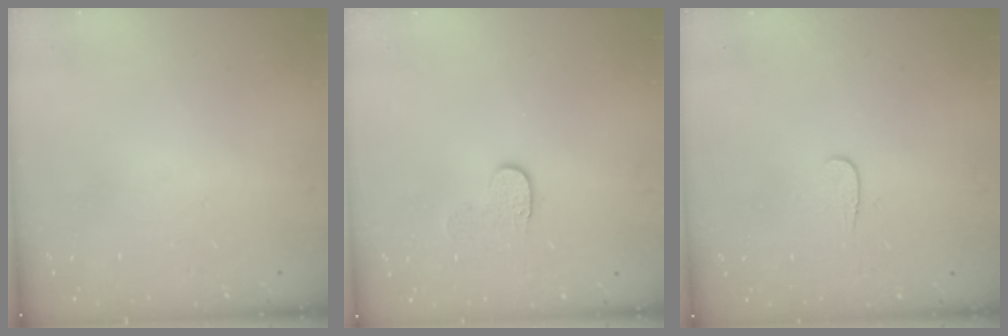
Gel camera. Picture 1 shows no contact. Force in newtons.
{"total": 5.8, "press": 5.8, "slide": 0.5}
{"total": 4.0, "press": 4.0, "slide": 0.4}